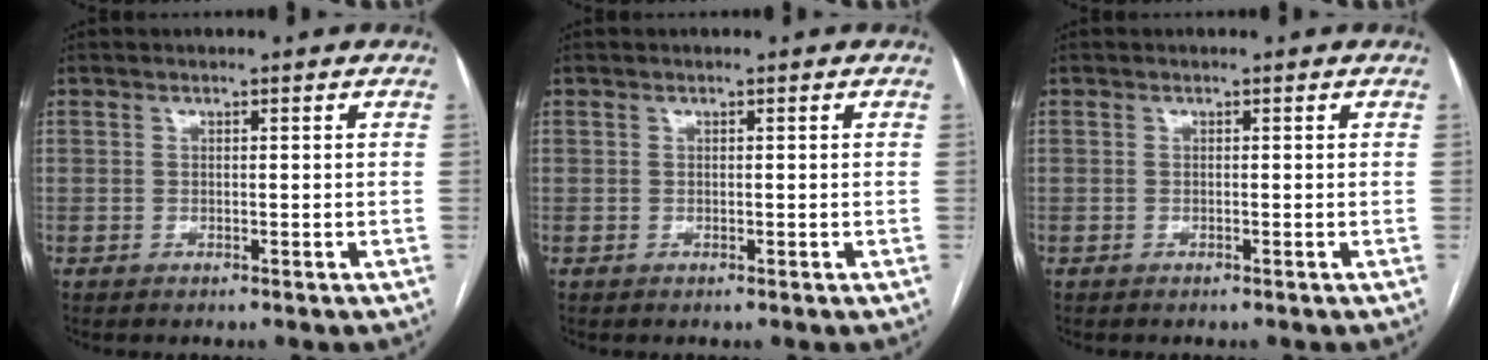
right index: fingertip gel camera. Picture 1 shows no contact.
{"total": 0.0}
{"total": 0.0}